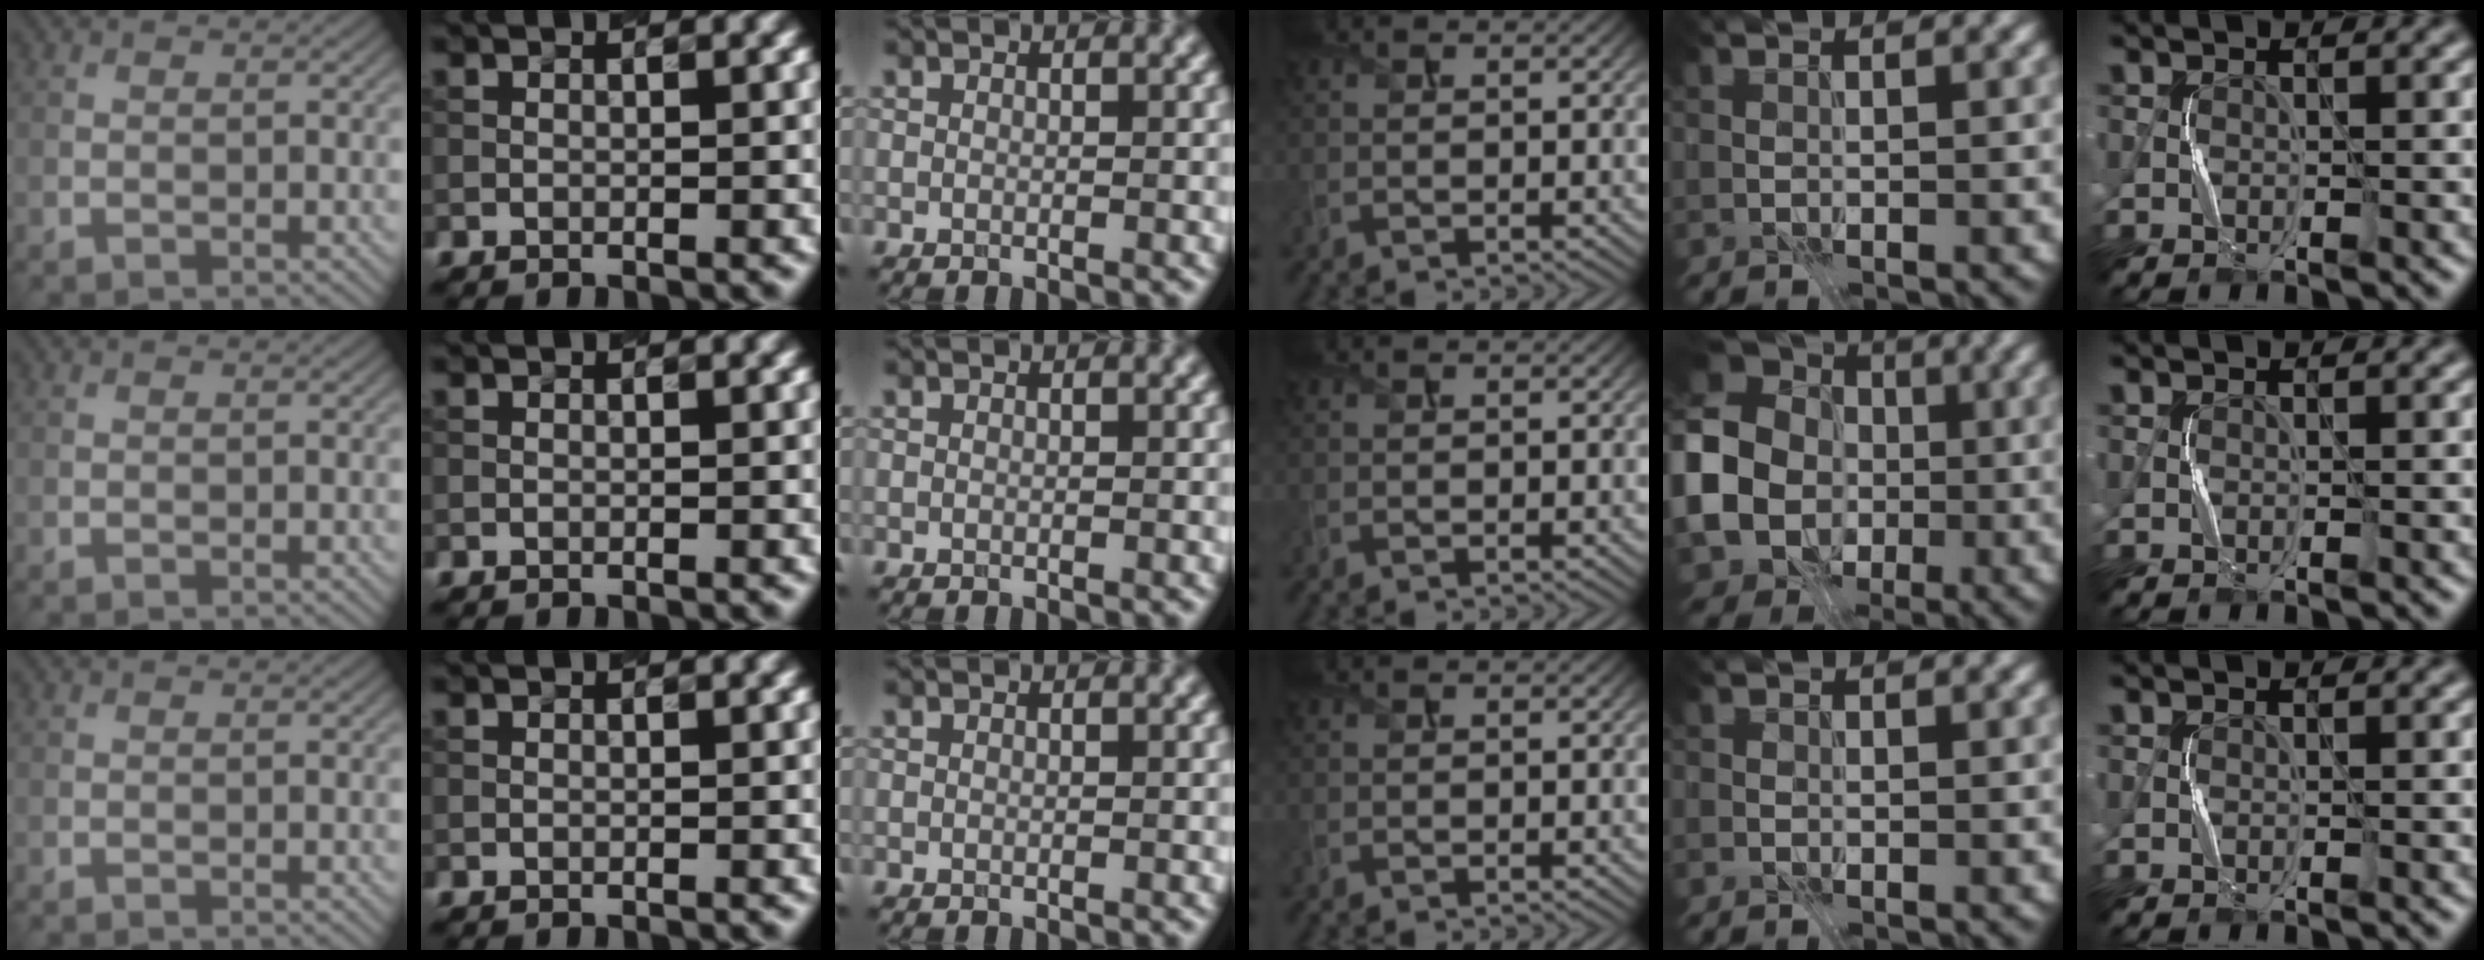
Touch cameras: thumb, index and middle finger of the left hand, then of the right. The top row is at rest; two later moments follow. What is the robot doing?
{"motion": "press", "object": "toy piano key"}